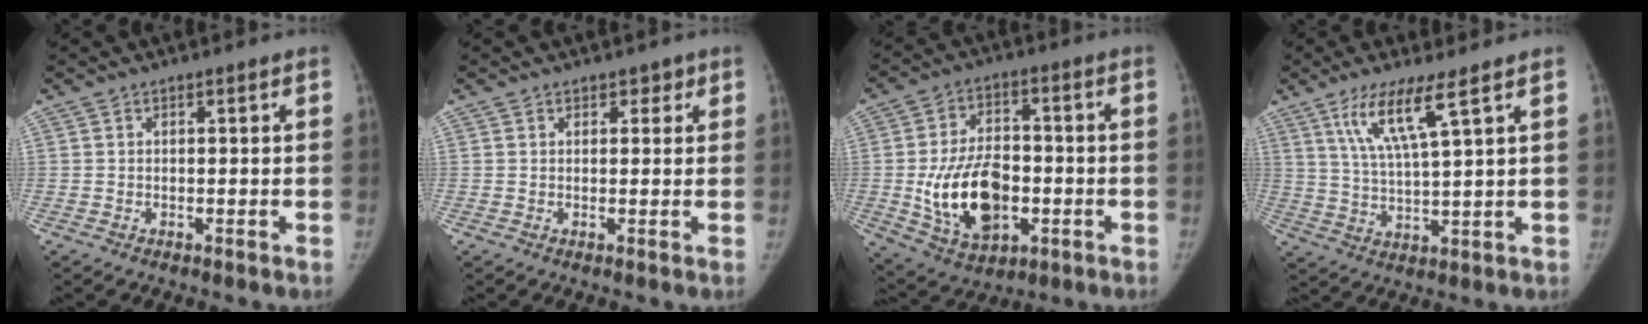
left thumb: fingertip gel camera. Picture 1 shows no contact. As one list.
[{"total": 1.7, "force": [1.0, 1.2, 0.5], "torque": [0.013, -0.003, 0.009]}, {"total": 16.3, "force": [-2.9, 10.3, 12.2], "torque": [-0.189, 0.009, -0.036]}, {"total": 9.0, "force": [5.1, 0.5, 7.5], "torque": [-0.154, -0.027, 0.106]}]